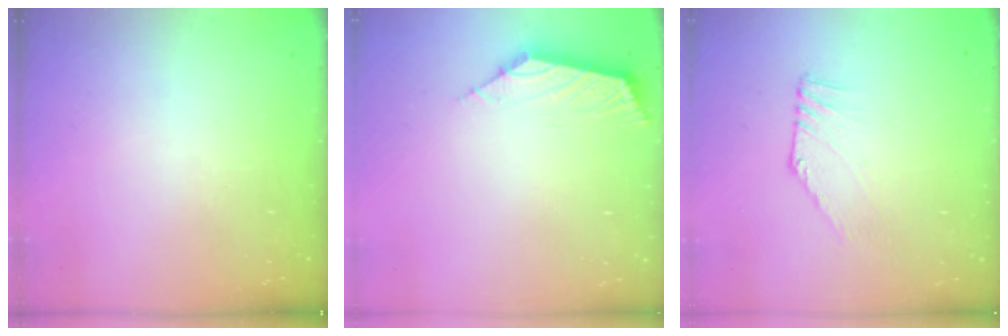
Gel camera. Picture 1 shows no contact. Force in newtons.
{"total": 2.9, "press": 2.8, "slide": 0.7}
{"total": 2.5, "press": 2.5, "slide": 0.1}